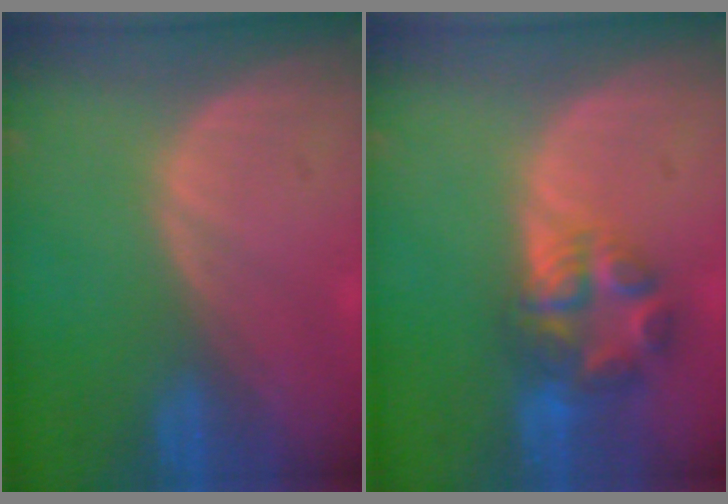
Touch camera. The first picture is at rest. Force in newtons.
{"total": 6.9, "press": 6.5, "slide": 2.2}